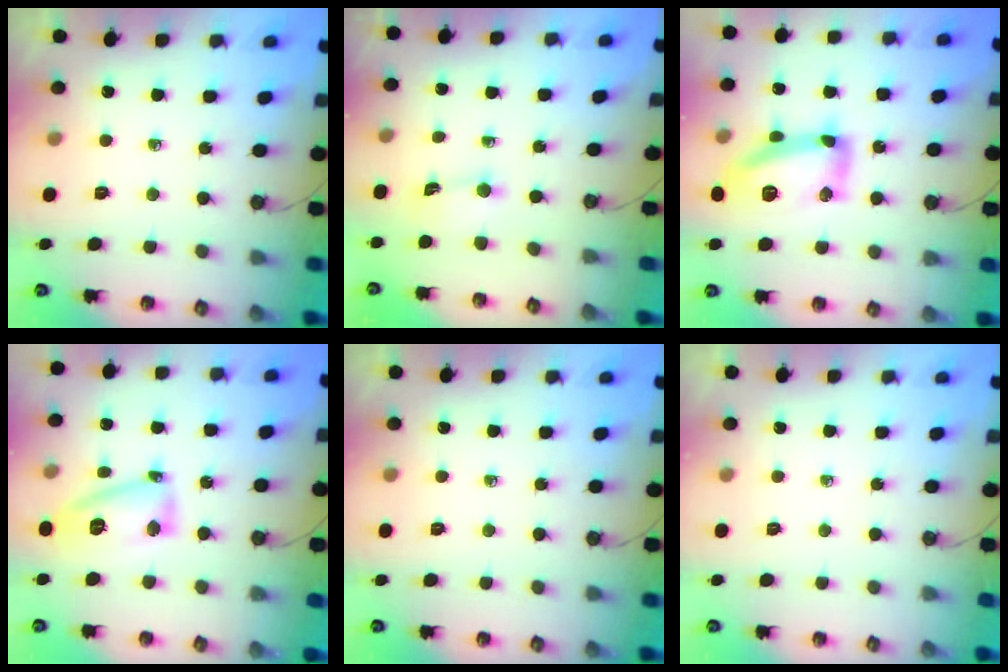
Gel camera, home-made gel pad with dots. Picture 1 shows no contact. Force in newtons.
{"total": 0.8, "press": 0.7, "slide": 0.5}
{"total": 14.3, "press": 14.3, "slide": 0.9}
{"total": 13.0, "press": 13.0, "slide": 1.2}
{"total": 0.0}
{"total": 0.0}